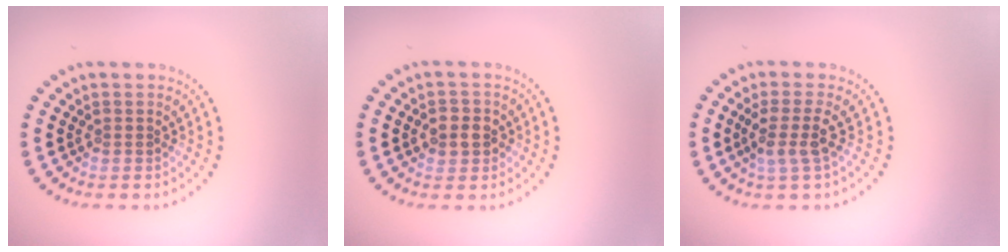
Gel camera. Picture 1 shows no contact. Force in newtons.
{"total": 2.2, "press": 2.2, "slide": 0.3}
{"total": 2.5, "press": 2.0, "slide": 1.5}